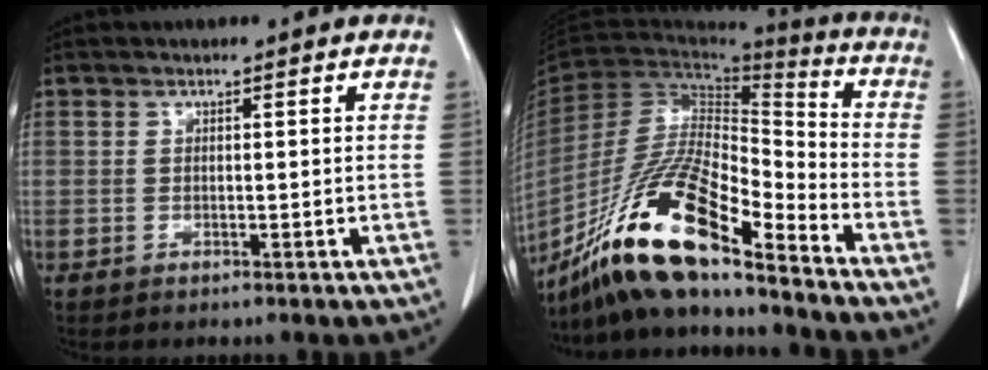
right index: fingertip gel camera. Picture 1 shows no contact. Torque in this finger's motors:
{"motor_torque": [1.19, -0.93, 0.43, 0.21]}